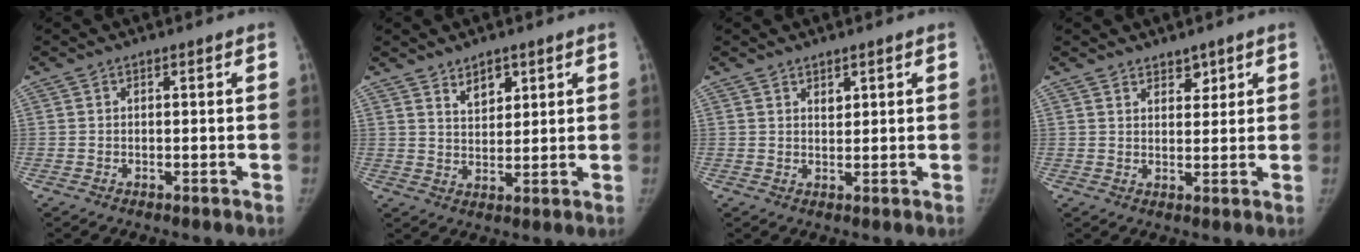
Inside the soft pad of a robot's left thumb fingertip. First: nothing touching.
{"total": 4.7, "force": [3.0, 2.6, 2.4], "torque": [-0.018, -0.024, 0.056]}
{"total": 1.7, "force": [1.2, 0.9, 0.9], "torque": [-0.005, -0.009, 0.022]}
{"total": 3.0, "force": [2.2, 1.7, 1.1], "torque": [0.005, -0.015, 0.036]}